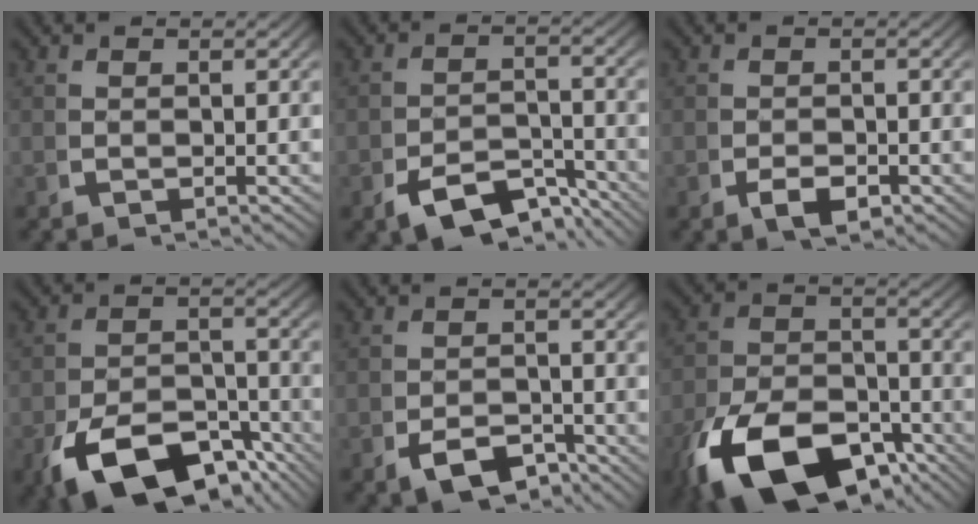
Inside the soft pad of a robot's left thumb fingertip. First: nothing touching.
{"total": 5.8, "force": [-3.9, 3.0, 3.1], "torque": [-0.056, -0.025, -0.058]}
{"total": 2.1, "force": [-1.1, 1.2, 1.4], "torque": [-0.019, -0.007, -0.016]}
{"total": 10.7, "force": [-6.4, 5.8, 6.4], "torque": [-0.120, -0.047, -0.083]}
{"total": 3.9, "force": [-2.7, 2.0, 1.9], "torque": [-0.026, -0.017, -0.040]}
{"total": 12.8, "force": [-6.7, 7.4, 8.0], "torque": [-0.146, -0.052, -0.091]}